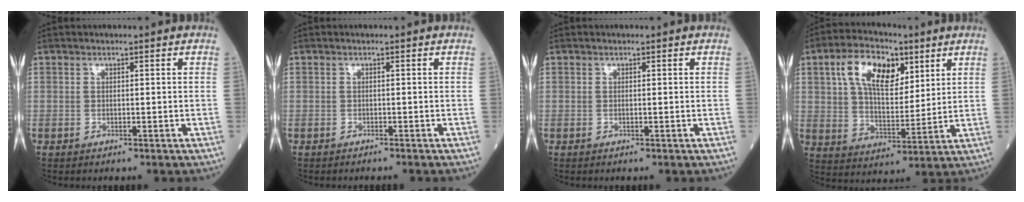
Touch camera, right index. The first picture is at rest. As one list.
[{"total": 1.1, "force": [-1.1, -0.1, 0.3], "torque": [-0.003, -0.001, -0.015]}, {"total": 0.0}, {"total": 12.5, "force": [5.5, 6.2, 9.3], "torque": [-0.178, 0.023, 0.101]}]